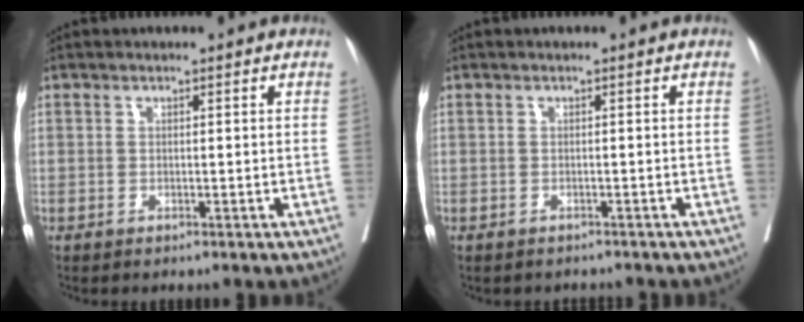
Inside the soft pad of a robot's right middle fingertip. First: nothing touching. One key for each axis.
{"total": 2.6, "fx": -2.4, "fy": 0.8, "fz": 0.6, "tx": -0.011, "ty": -0.001, "tz": -0.030}